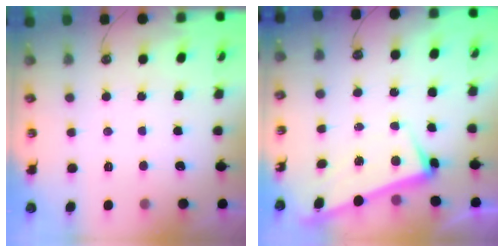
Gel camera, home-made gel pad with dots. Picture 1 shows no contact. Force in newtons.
{"total": 3.3, "press": 3.2, "slide": 1.1}